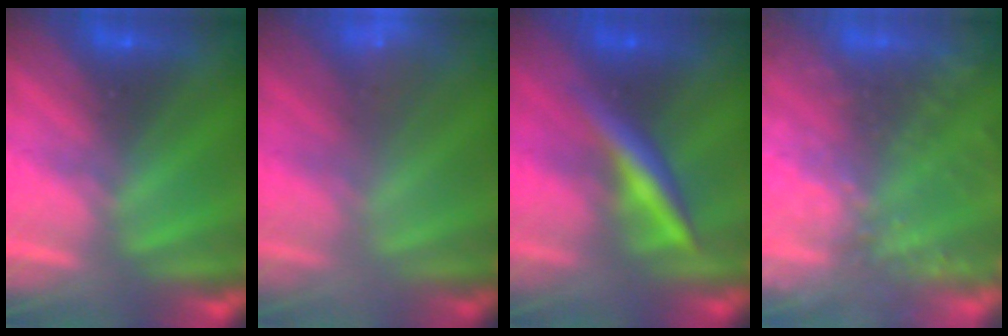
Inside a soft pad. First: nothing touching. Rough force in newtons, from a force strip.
{"total": 2.3}
{"total": 2.8}
{"total": 7.4}